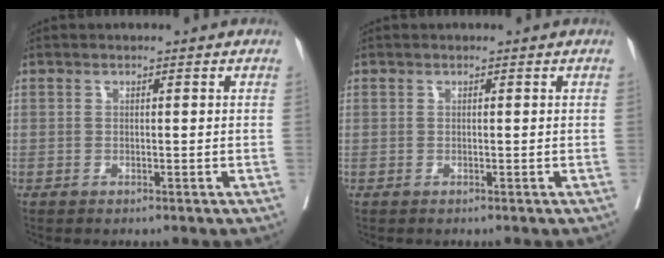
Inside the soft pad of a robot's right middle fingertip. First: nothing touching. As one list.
[{"total": 0.0}]